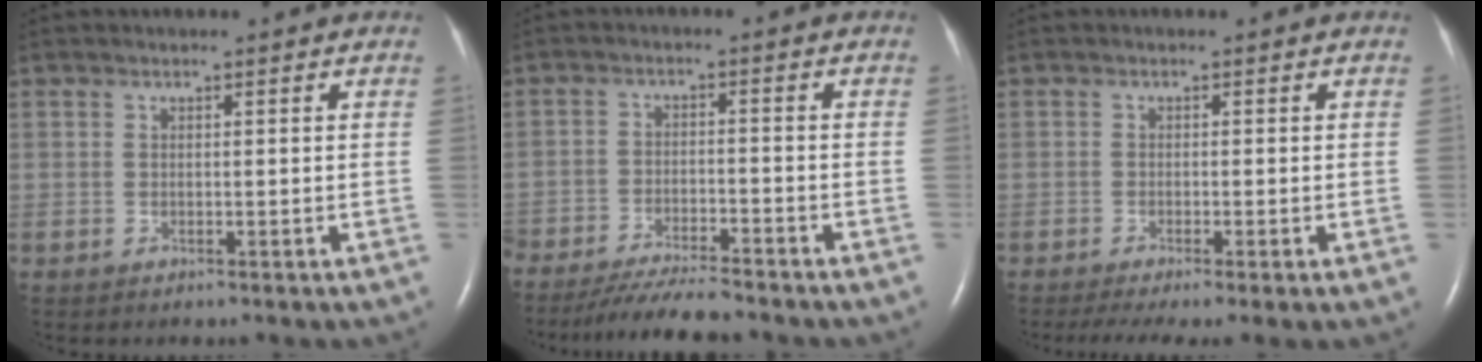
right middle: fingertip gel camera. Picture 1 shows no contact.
{"total": 9.6, "force": [-8.6, 0.6, 4.1], "torque": [-0.060, -0.024, -0.140]}
{"total": 6.7, "force": [-4.6, 0.6, 4.8], "torque": [-0.075, -0.019, -0.077]}